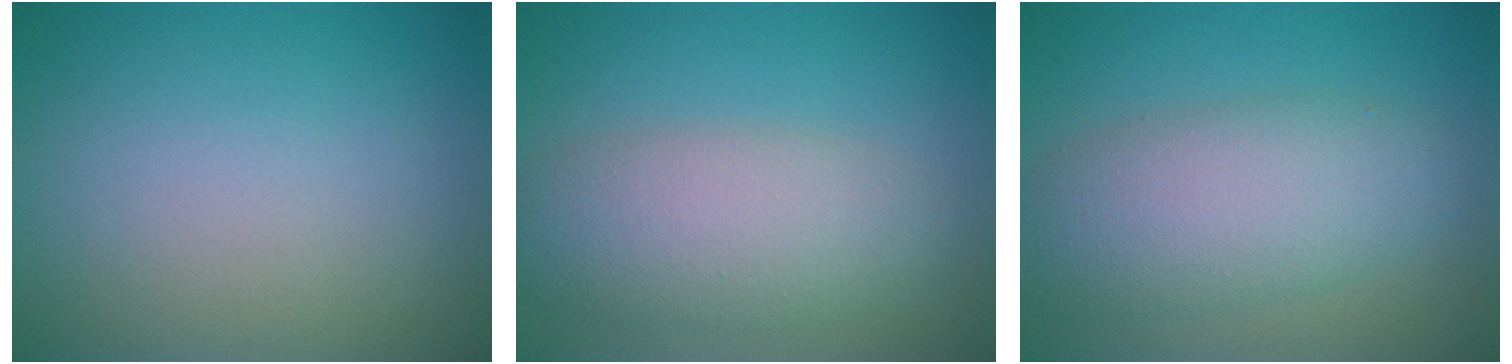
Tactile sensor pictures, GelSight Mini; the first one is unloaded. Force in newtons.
{"total": 5.7, "press": 5.7, "slide": 0.3}
{"total": 6.3, "press": 6.3, "slide": 0.2}